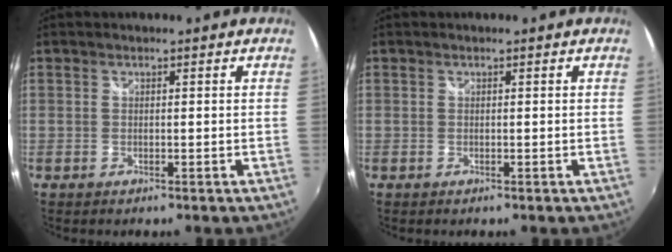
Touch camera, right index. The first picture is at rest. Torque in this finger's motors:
{"motor_torque": [0.06, 0.12, 0.00, 0.00]}